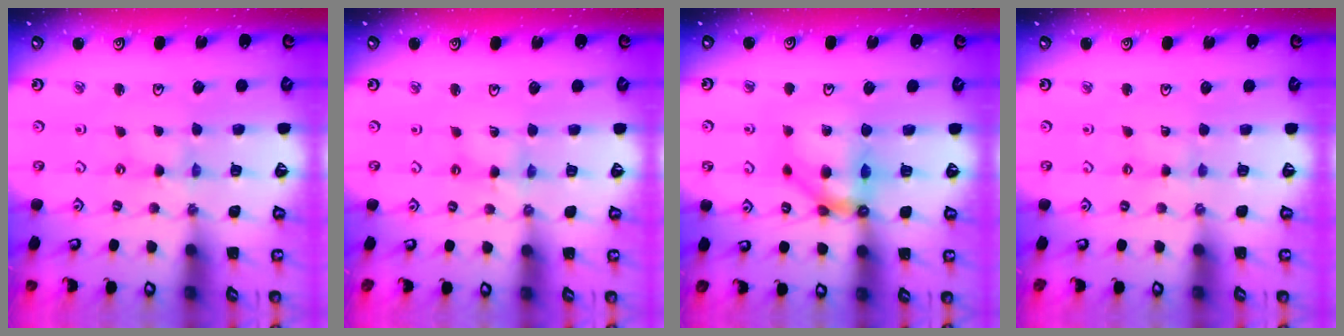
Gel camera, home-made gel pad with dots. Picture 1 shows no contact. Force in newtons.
{"total": 2.0, "press": 1.9, "slide": 0.3}
{"total": 9.4, "press": 9.4, "slide": 1.1}
{"total": 1.5, "press": 1.5, "slide": 0.3}